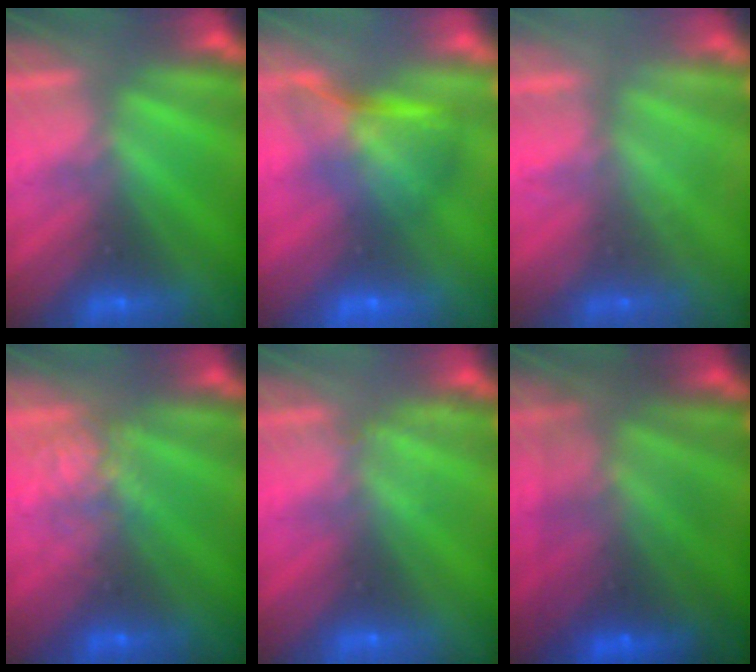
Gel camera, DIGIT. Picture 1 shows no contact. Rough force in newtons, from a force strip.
{"total": 11.6}
{"total": 2.3}
{"total": 3.9}
{"total": 2.0}
{"total": 5.5}